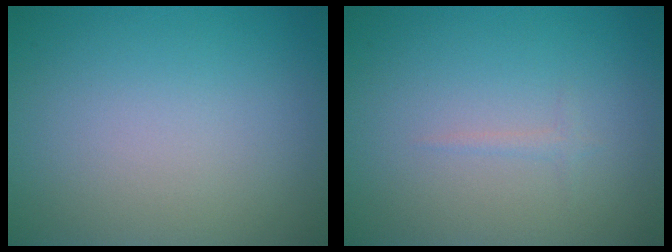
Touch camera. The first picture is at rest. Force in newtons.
{"total": 0.6, "press": 0.6, "slide": 0.0}